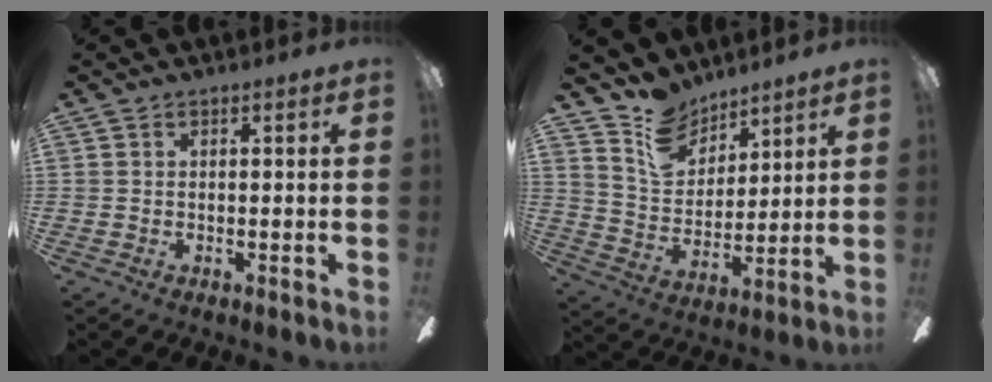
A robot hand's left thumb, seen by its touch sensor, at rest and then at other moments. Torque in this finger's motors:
{"motor_torque": [0.26, 0.17, -0.37, -0.54, 0.05]}